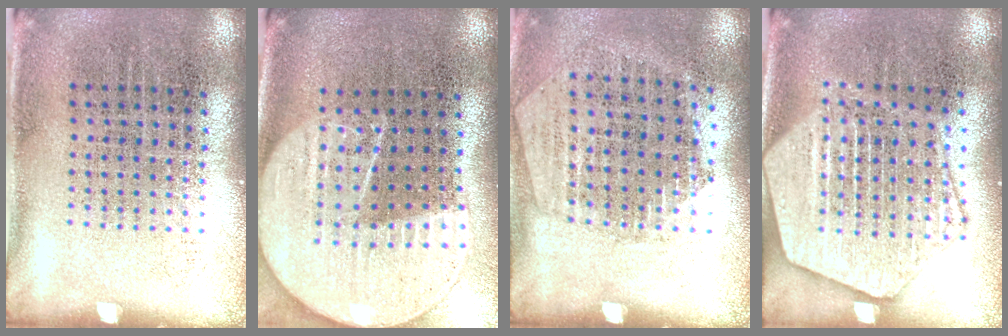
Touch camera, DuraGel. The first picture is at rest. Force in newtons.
{"total": 2.2, "press": 1.9, "slide": 1.1}
{"total": 1.3, "press": 1.2, "slide": 0.5}
{"total": 3.8, "press": 3.8, "slide": 0.4}